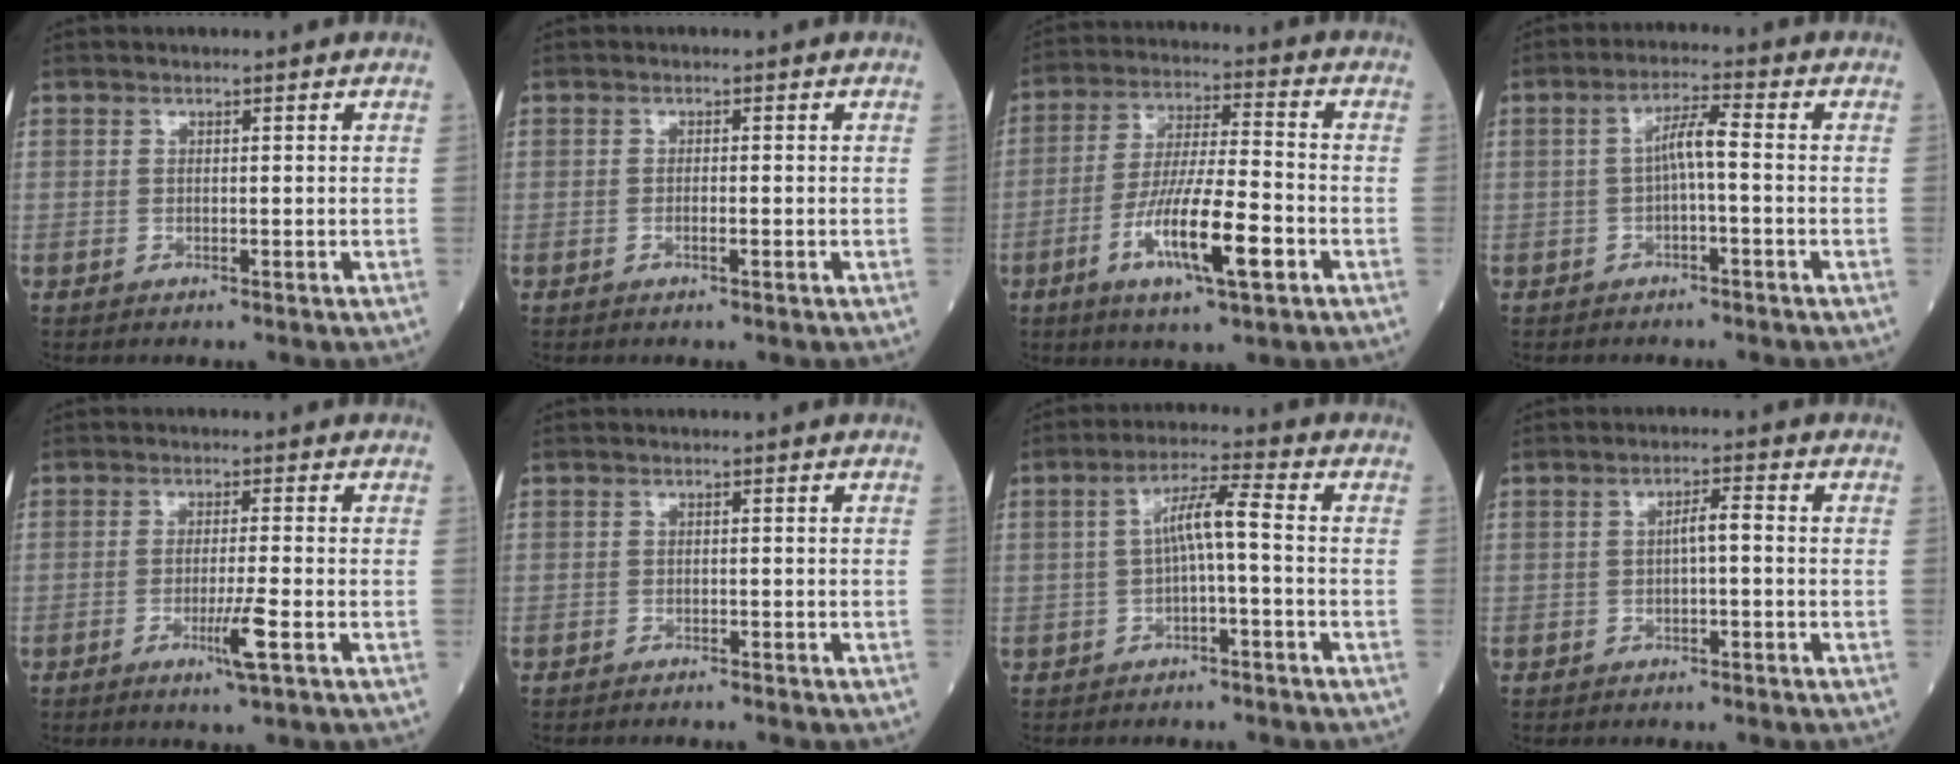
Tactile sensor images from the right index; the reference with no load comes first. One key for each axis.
{"total": 0.9, "fx": -0.4, "fy": 0.1, "fz": 0.8, "tx": -0.016, "ty": 0.001, "tz": -0.007}
{"total": 12.6, "fx": -4.9, "fy": 1.7, "fz": 11.5, "tx": -0.213, "ty": -0.011, "tz": -0.086}
{"total": 4.2, "fx": -0.4, "fy": 0.4, "fz": 4.2, "tx": -0.072, "ty": 0.015, "tz": -0.006}
{"total": 4.3, "fx": -1.8, "fy": -0.6, "fz": 3.9, "tx": -0.073, "ty": -0.011, "tz": -0.033}
{"total": 1.9, "fx": -1.8, "fy": 0.0, "fz": 0.4, "tx": -0.005, "ty": -0.003, "tz": -0.023}
{"total": 5.4, "fx": -0.5, "fy": 0.4, "fz": 5.4, "tx": -0.093, "ty": 0.023, "tz": -0.010}
{"total": 2.4, "fx": -0.3, "fy": 0.4, "fz": 2.4, "tx": -0.036, "ty": 0.007, "tz": -0.007}